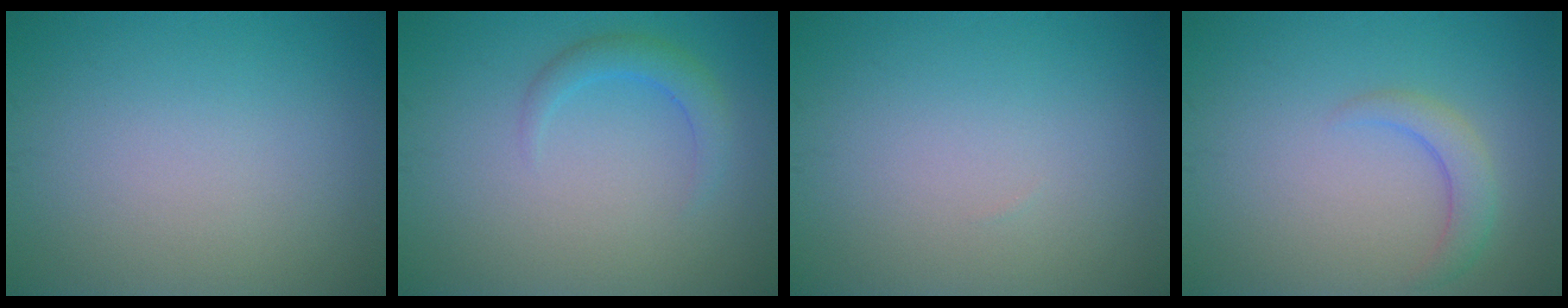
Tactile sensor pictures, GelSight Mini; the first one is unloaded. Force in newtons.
{"total": 2.1, "press": 2.1, "slide": 0.3}
{"total": 0.0}
{"total": 2.2, "press": 2.2, "slide": 0.3}